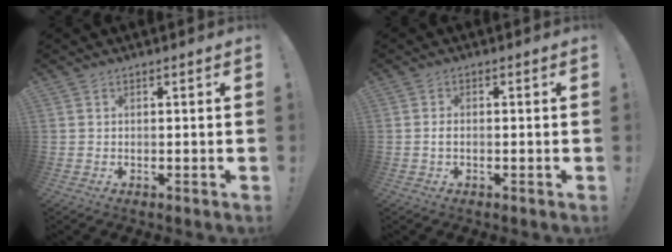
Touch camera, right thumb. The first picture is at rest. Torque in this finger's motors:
{"motor_torque": [-0.25, -0.10, -0.16, 0.05, -0.02]}